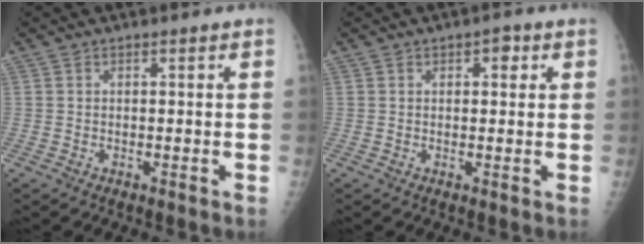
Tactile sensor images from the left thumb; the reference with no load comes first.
{"total": 2.5, "force": [1.1, 1.4, 1.7], "torque": [-0.010, 0.001, 0.011]}